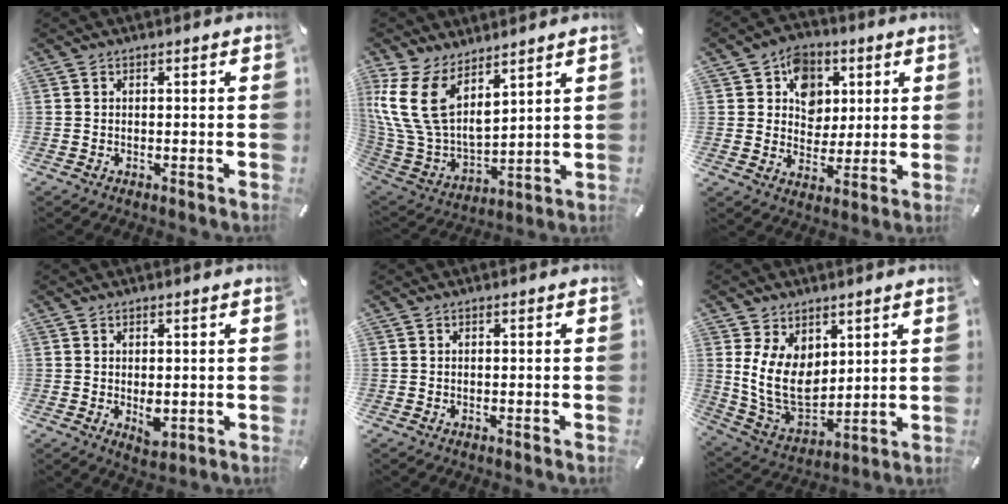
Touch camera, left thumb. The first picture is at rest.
{"total": 15.0, "force": [8.1, 8.9, 9.0], "torque": [-0.237, -0.057, 0.154]}
{"total": 9.6, "force": [2.7, 8.5, 3.3], "torque": [-0.048, -0.005, 0.048]}
{"total": 3.7, "force": [-0.3, 2.3, 2.9], "torque": [-0.034, -0.002, -0.002]}
{"total": 0.0}
{"total": 12.7, "force": [3.0, 9.4, 7.9], "torque": [-0.187, -0.027, 0.058]}